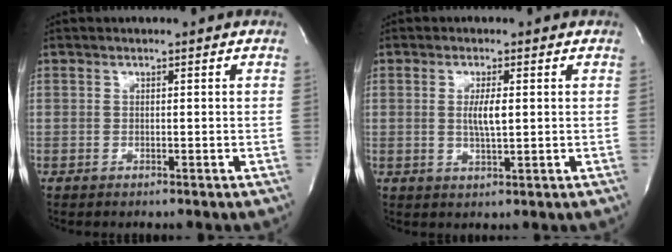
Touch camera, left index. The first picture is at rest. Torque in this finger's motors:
{"motor_torque": [0.72, 0.14, 0.20, 0.05]}